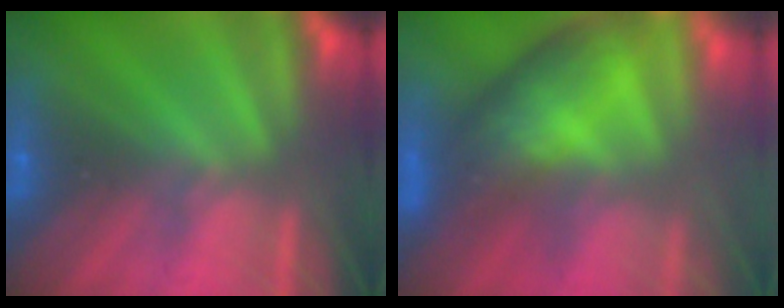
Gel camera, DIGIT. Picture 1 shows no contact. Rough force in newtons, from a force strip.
{"total": 8.9}